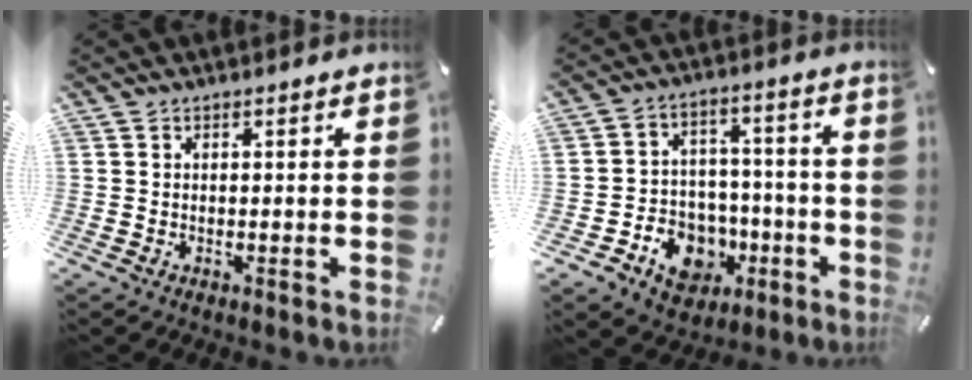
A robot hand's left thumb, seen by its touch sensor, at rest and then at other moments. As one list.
[{"total": 11.4, "force": [-4.5, 9.6, 4.1], "torque": [-0.045, 0.034, -0.066]}]